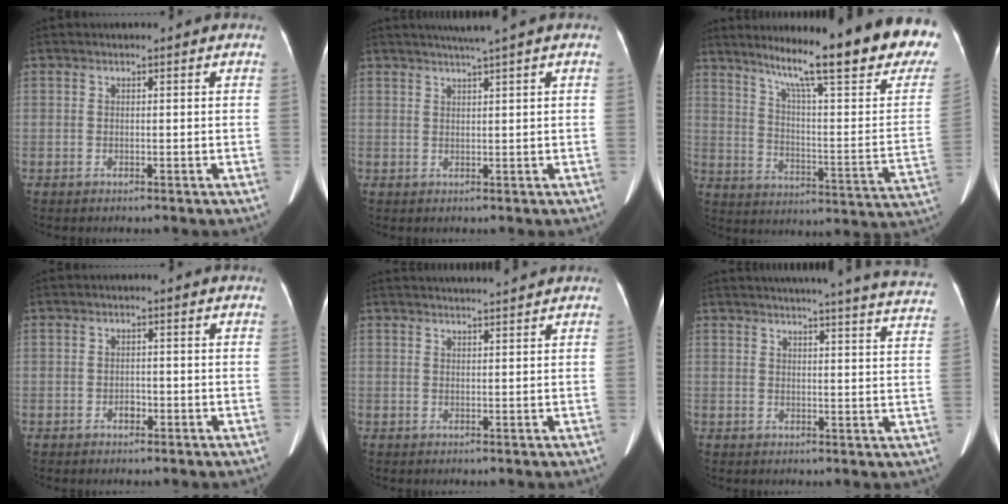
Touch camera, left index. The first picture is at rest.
{"total": 3.3, "force": [2.5, -1.0, 1.9], "torque": [-0.032, 0.006, 0.045]}
{"total": 26.5, "force": [20.3, 1.3, 17.0], "torque": [-0.242, -0.064, 0.268]}
{"total": 1.3, "force": [-0.7, 0.9, 0.7], "torque": [-0.013, 0.003, -0.007]}
{"total": 5.3, "force": [5.0, -0.8, 1.2], "torque": [-0.017, 0.016, 0.066]}
{"total": 25.4, "force": [23.8, 0.4, 8.8], "torque": [-0.121, -0.073, 0.264]}